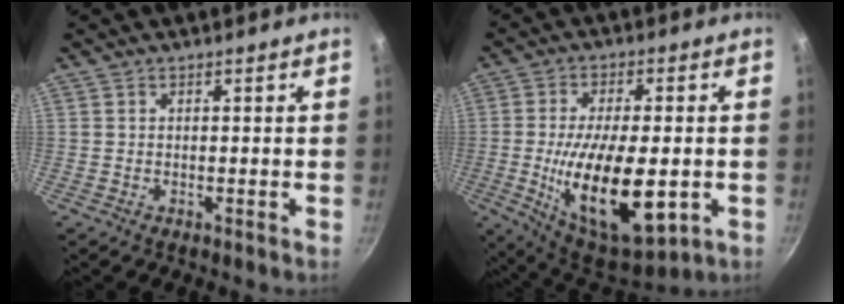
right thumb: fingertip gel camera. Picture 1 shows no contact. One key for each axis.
{"total": 20.3, "fx": -3.8, "fy": 8.9, "fz": 17.8, "tx": -0.301, "ty": -0.019, "tz": -0.038}